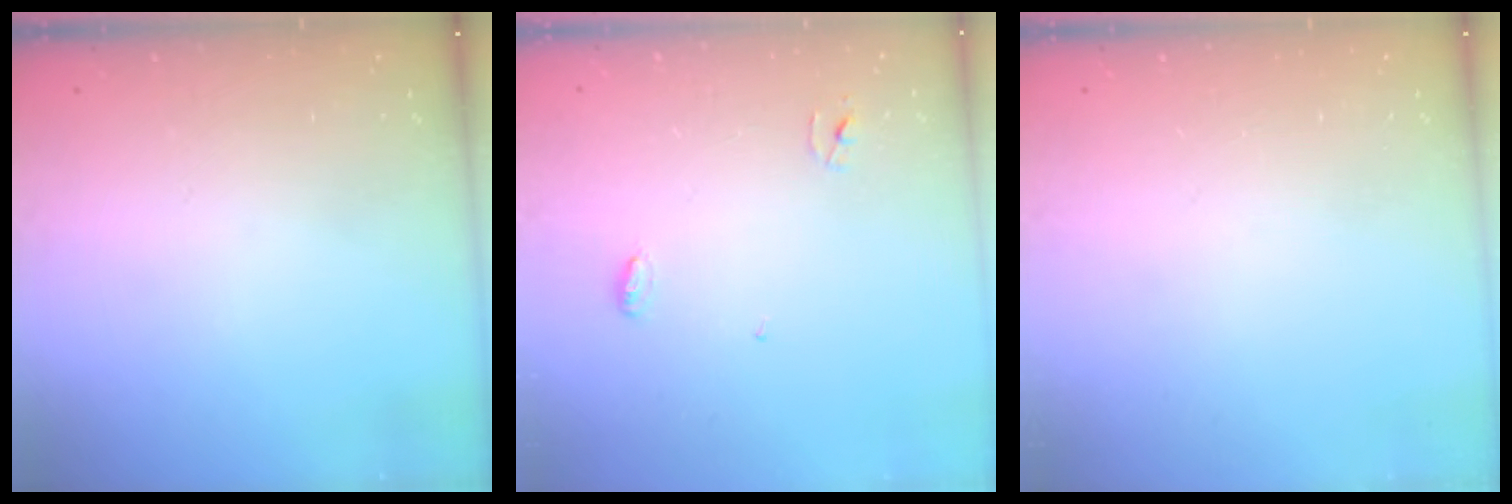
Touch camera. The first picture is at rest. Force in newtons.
{"total": 3.4, "press": 3.4, "slide": 0.3}
{"total": 0.0}